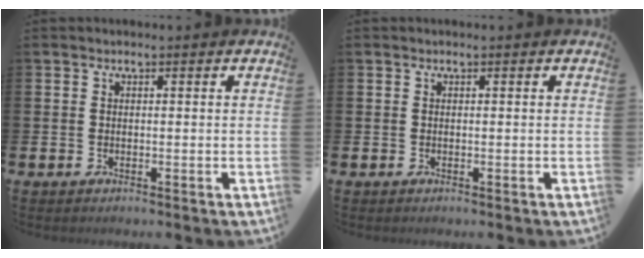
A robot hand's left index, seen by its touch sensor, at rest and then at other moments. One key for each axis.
{"total": 0.0}